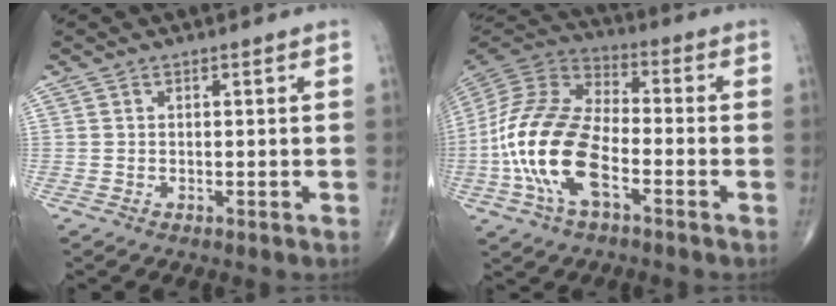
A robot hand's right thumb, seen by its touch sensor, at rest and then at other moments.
{"total": 19.1, "force": [-5.5, 9.4, 15.7], "torque": [-0.325, 0.027, -0.107]}